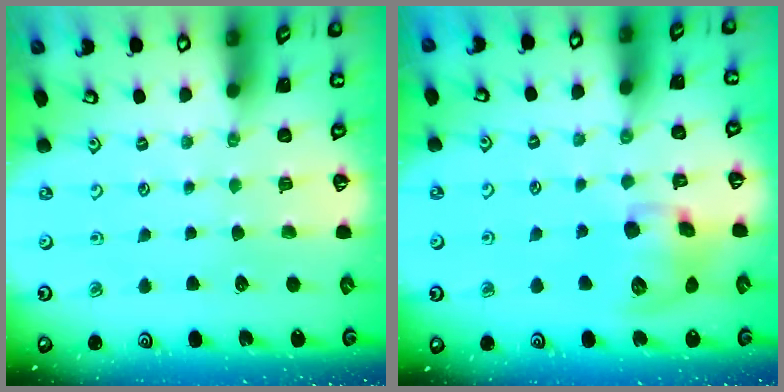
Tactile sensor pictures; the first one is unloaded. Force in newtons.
{"total": 11.0, "press": 10.8, "slide": 1.8}